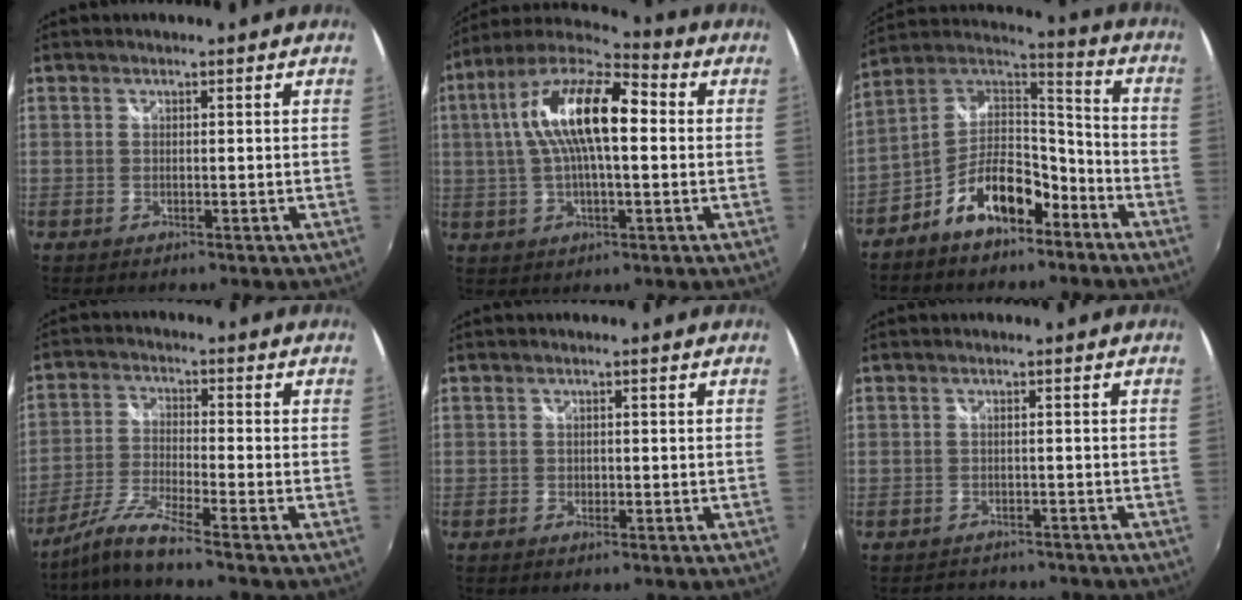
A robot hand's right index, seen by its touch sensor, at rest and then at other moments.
{"total": 17.3, "force": [2.6, 6.2, 15.9], "torque": [-0.291, 0.022, 0.031]}
{"total": 13.5, "force": [-7.3, 7.0, 9.0], "torque": [-0.178, 0.029, -0.118]}
{"total": 6.3, "force": [-5.4, -1.2, 3.1], "torque": [-0.068, -0.004, -0.109]}
{"total": 0.6, "force": [-0.4, 0.5, 0.1], "torque": [-0.002, -0.001, -0.006]}
{"total": 3.7, "force": [-3.0, 2.1, 0.2], "torque": [-0.001, 0.005, -0.043]}